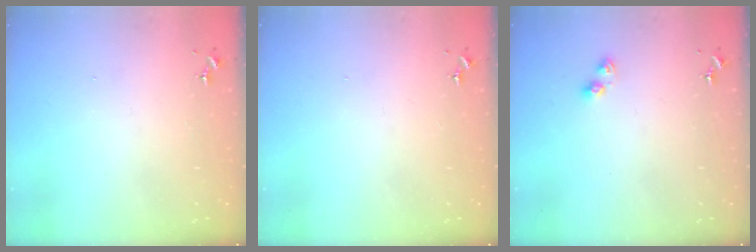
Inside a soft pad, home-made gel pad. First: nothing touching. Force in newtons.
{"total": 0.0}
{"total": 5.0, "press": 5.0, "slide": 0.5}